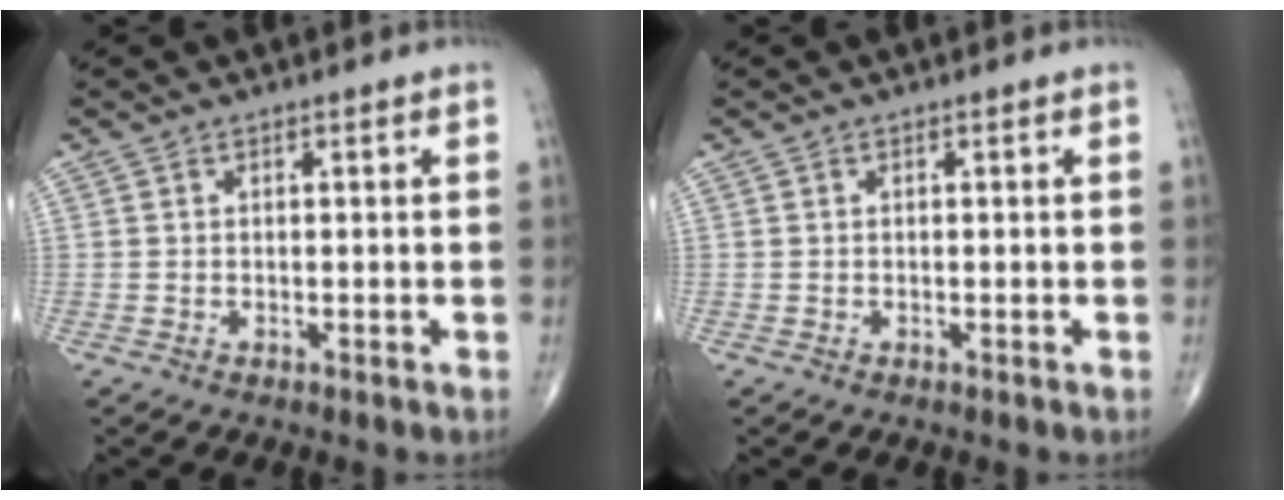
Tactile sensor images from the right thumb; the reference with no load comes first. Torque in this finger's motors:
{"motor_torque": [0.07, 0.08, -0.02, -0.02, 0.01]}